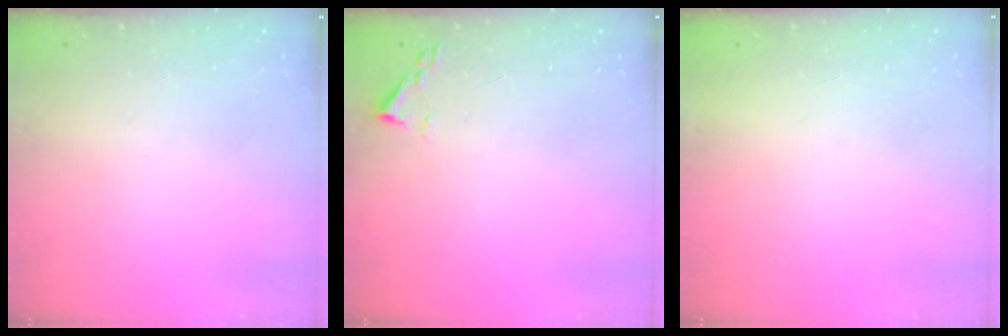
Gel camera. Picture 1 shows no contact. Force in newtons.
{"total": 1.8, "press": 1.7, "slide": 0.2}
{"total": 1.7, "press": 1.7, "slide": 0.1}